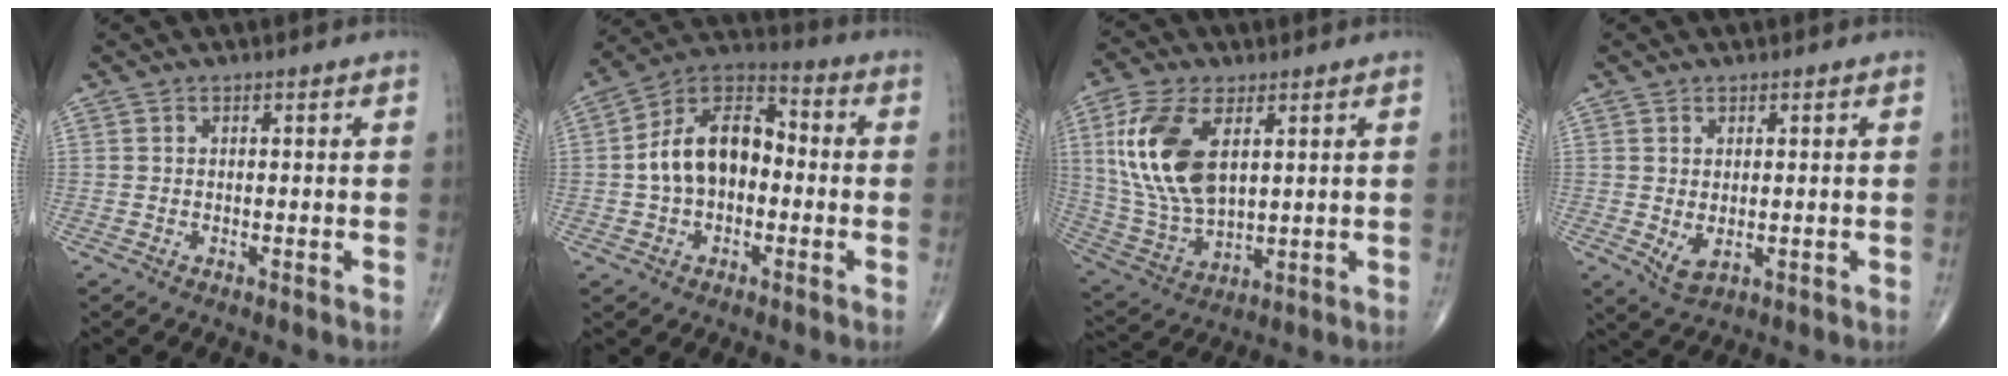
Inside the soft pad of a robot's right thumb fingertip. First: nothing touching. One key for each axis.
{"total": 13.6, "fx": -0.8, "fy": 8.9, "fz": 10.3, "tx": -0.159, "ty": 0.042, "tz": -0.028}
{"total": 16.3, "fx": 4.8, "fy": 8.6, "fz": 13.0, "tx": -0.265, "ty": -0.014, "tz": 0.101}
{"total": 3.3, "fx": -0.3, "fy": 1.8, "fz": 2.7, "tx": -0.045, "ty": -0.006, "tz": 0.007}